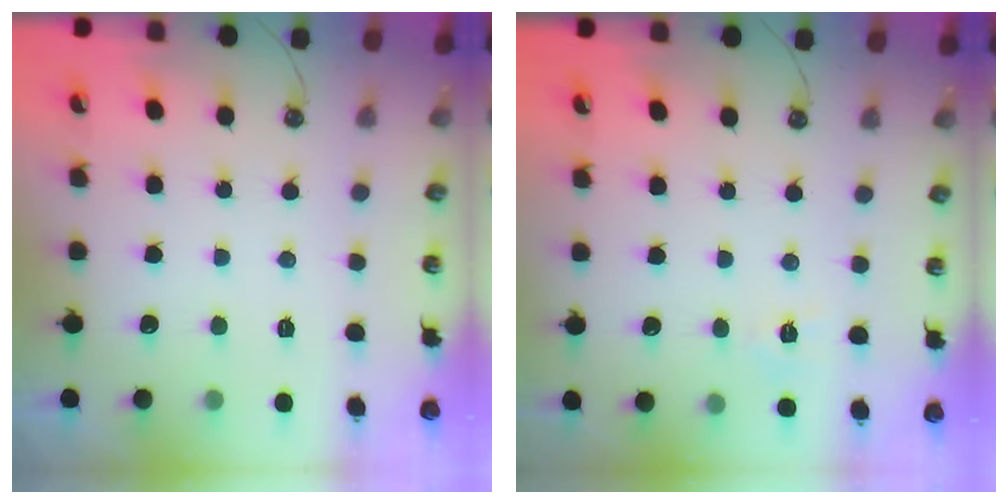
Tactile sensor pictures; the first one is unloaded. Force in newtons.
{"total": 6.2, "press": 6.2, "slide": 0.7}